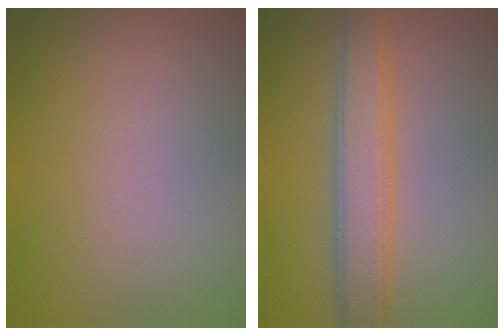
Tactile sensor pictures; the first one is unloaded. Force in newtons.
{"total": 4.5, "press": 4.5, "slide": 0.2}